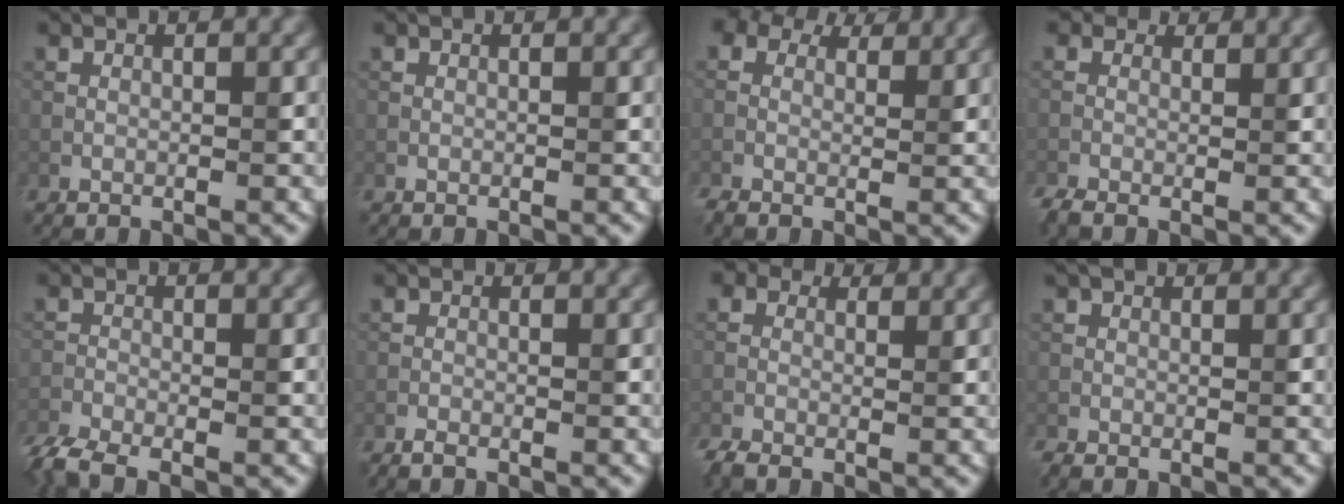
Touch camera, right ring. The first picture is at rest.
{"total": 0.0}
{"total": 5.7, "force": [3.1, 3.5, 3.2], "torque": [-0.070, 0.010, 0.039]}
{"total": 2.8, "force": [-0.2, 2.0, 1.9], "torque": [-0.042, -0.002, -0.008]}
{"total": 4.5, "force": [-3.5, 1.4, 2.4], "torque": [-0.056, -0.015, -0.073]}
{"total": 0.9, "force": [-0.8, 0.1, 0.2], "torque": [-0.013, 0.000, -0.015]}
{"total": 4.0, "force": [-0.3, 3.0, 2.6], "torque": [-0.053, -0.001, -0.002]}
{"total": 1.6, "force": [-0.2, 0.7, 1.4], "torque": [-0.031, 0.001, -0.007]}